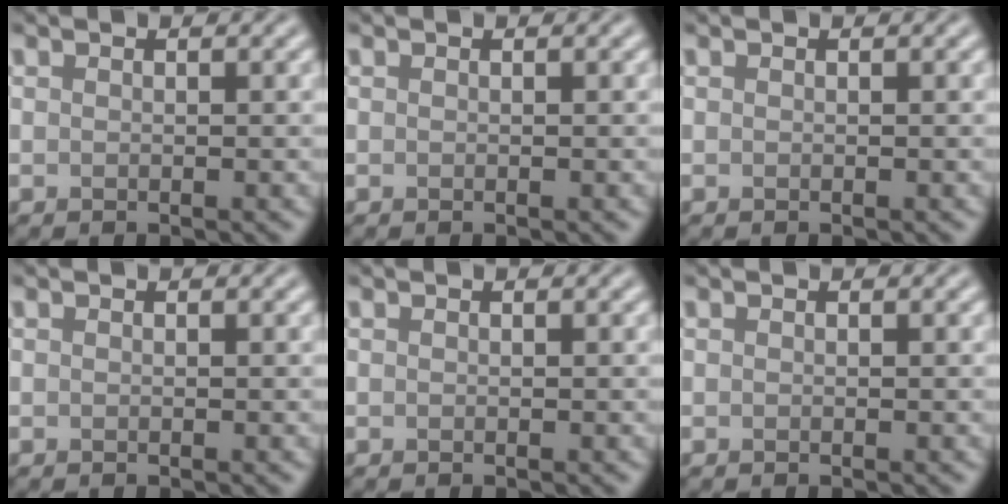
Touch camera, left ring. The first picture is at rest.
{"total": 0.0}
{"total": 0.0}
{"total": 0.0}
{"total": 0.0}
{"total": 0.0}